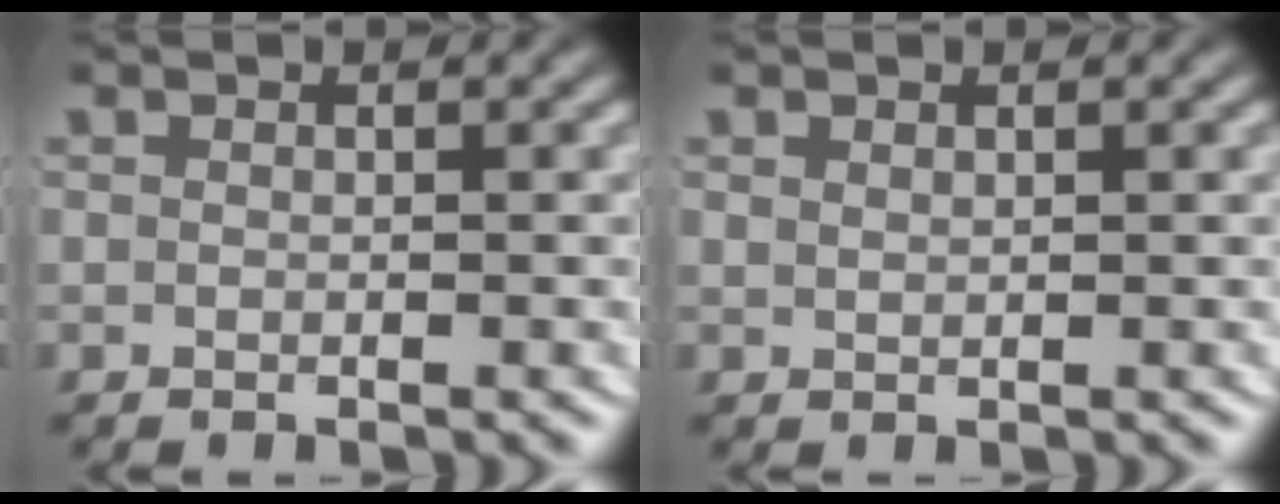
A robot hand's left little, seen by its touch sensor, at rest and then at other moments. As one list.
[{"total": 0.5, "force": [0.5, 0.0, 0.1], "torque": [0.000, -0.001, 0.015]}]